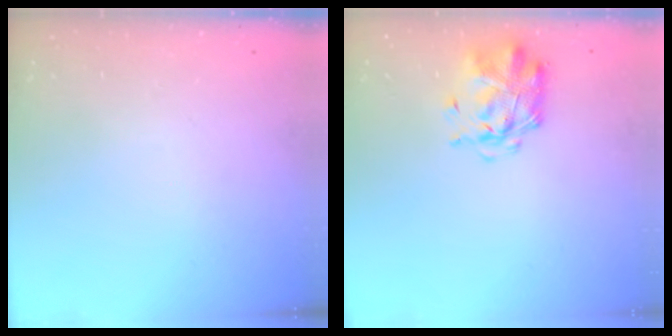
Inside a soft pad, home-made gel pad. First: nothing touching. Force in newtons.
{"total": 2.9, "press": 2.8, "slide": 0.8}